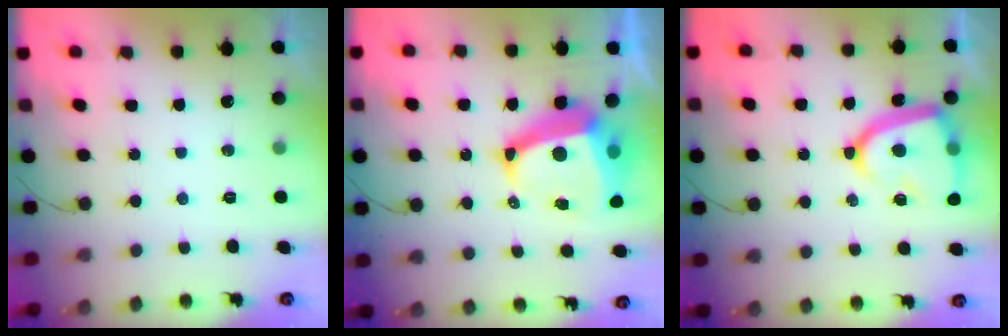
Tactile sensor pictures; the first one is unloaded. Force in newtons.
{"total": 13.8, "press": 13.7, "slide": 1.7}
{"total": 16.9, "press": 16.9, "slide": 1.4}